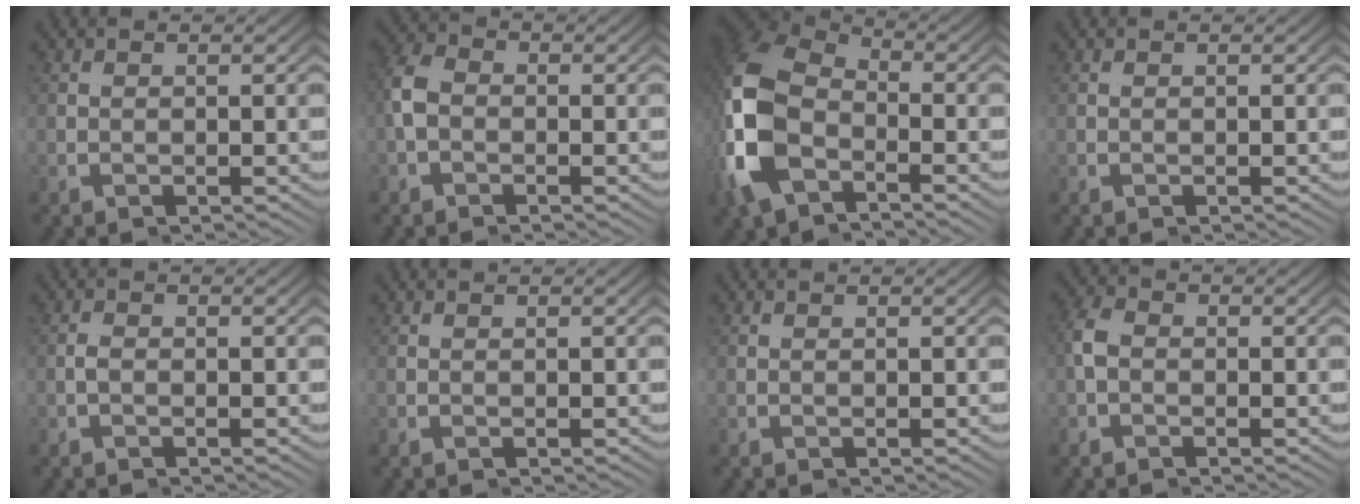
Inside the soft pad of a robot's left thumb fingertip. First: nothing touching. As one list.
[{"total": 4.1, "force": [0.3, 3.3, 2.4], "torque": [-0.057, 0.003, -0.004]}, {"total": 12.3, "force": [-1.4, 8.4, 8.8], "torque": [-0.237, -0.016, -0.025]}, {"total": 0.0}, {"total": 0.5, "force": [-0.4, 0.1, 0.2], "torque": [-0.010, 0.000, -0.011]}, {"total": 0.0}, {"total": 0.0}, {"total": 2.7, "force": [0.2, 2.3, 1.4], "torque": [-0.037, 0.003, -0.005]}]